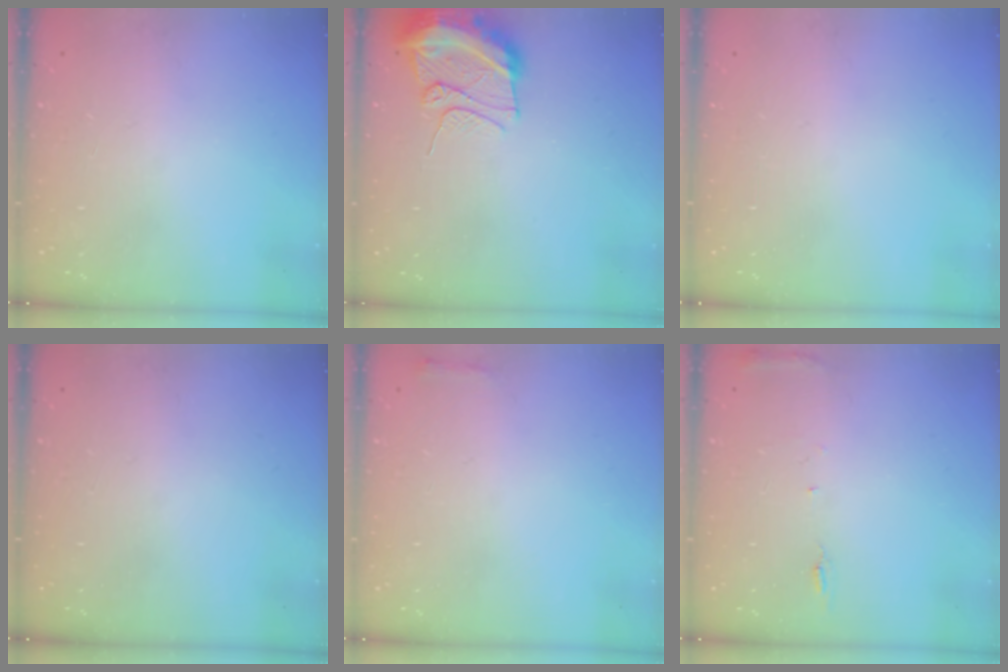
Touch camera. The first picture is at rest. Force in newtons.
{"total": 12.4, "press": 12.3, "slide": 1.6}
{"total": 0.0}
{"total": 0.0}
{"total": 2.3, "press": 2.3, "slide": 0.5}
{"total": 5.7, "press": 5.7, "slide": 0.6}